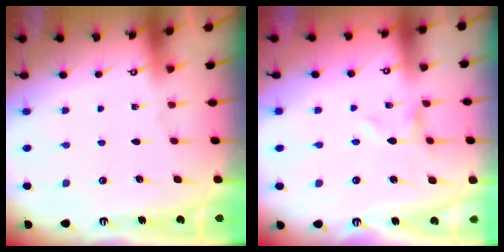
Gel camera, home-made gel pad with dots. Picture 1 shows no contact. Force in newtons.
{"total": 0.0}